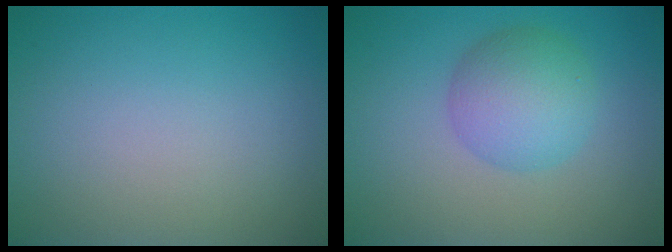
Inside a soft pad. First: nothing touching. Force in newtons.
{"total": 4.7, "press": 4.7, "slide": 0.1}